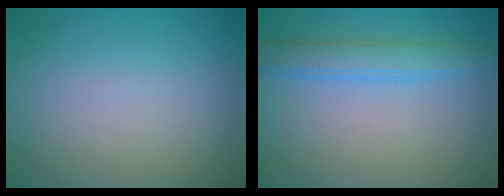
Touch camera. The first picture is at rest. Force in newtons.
{"total": 3.1, "press": 3.1, "slide": 0.2}